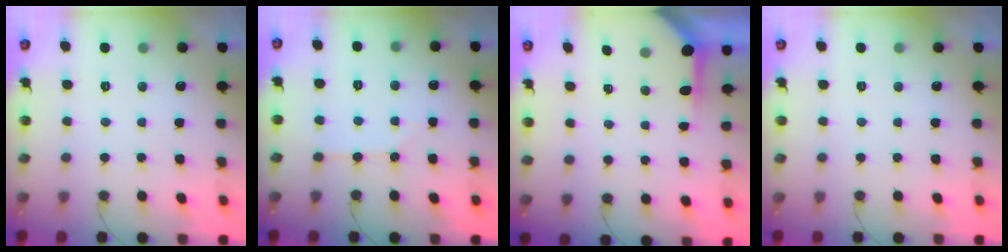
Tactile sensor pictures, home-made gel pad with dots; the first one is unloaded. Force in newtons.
{"total": 2.5, "press": 2.4, "slide": 0.5}
{"total": 4.0, "press": 3.9, "slide": 0.5}
{"total": 0.0}